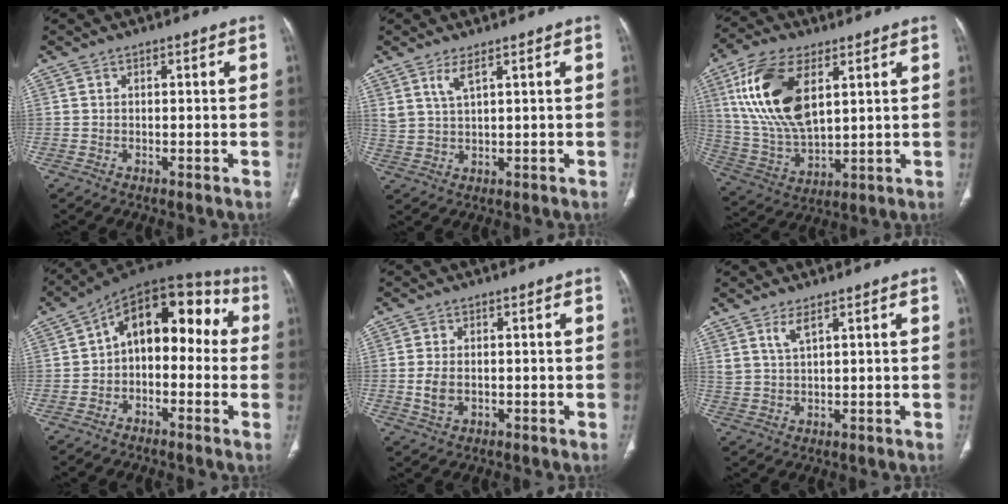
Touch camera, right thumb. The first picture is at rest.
{"total": 3.7, "force": [2.3, 0.8, 2.8], "torque": [-0.063, -0.016, 0.055]}
{"total": 18.4, "force": [6.4, 9.2, 14.5], "torque": [-0.283, -0.019, 0.130]}
{"total": 15.1, "force": [0.8, 9.3, 11.9], "torque": [-0.121, 0.059, -0.006]}
{"total": 3.9, "force": [-0.4, 2.6, 2.8], "torque": [-0.059, -0.001, -0.004]}
{"total": 3.3, "force": [2.1, 0.8, 2.4], "torque": [-0.052, -0.014, 0.050]}